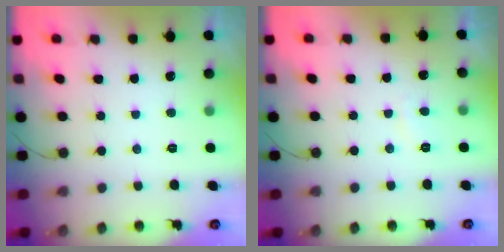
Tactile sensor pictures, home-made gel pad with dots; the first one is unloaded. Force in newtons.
{"total": 1.6, "press": 1.5, "slide": 0.6}